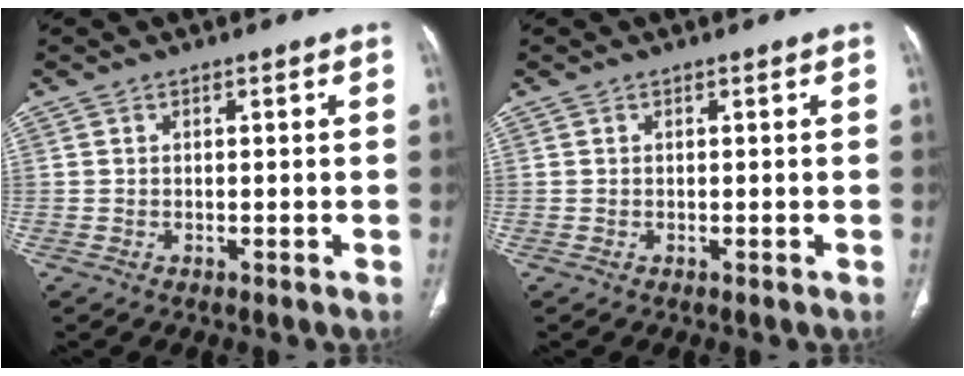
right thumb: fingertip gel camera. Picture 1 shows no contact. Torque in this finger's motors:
{"motor_torque": [0.00, 0.00, 0.00, 0.00, 0.00]}